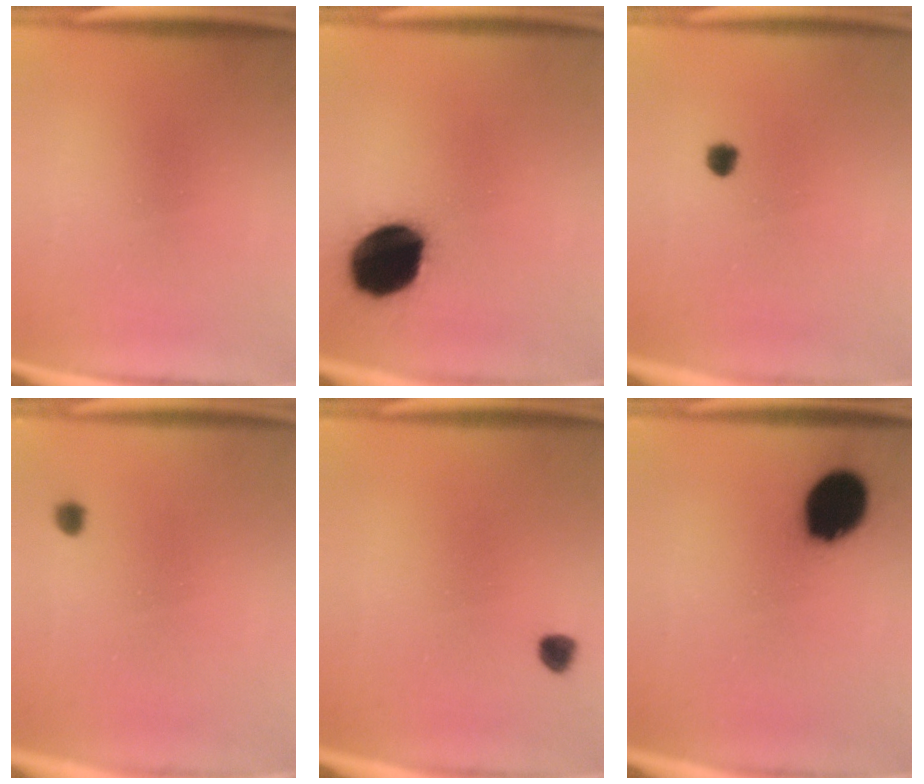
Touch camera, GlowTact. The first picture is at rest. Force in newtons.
{"total": 19.0}
{"total": 2.3}
{"total": 1.3}
{"total": 1.8}
{"total": 13.7}